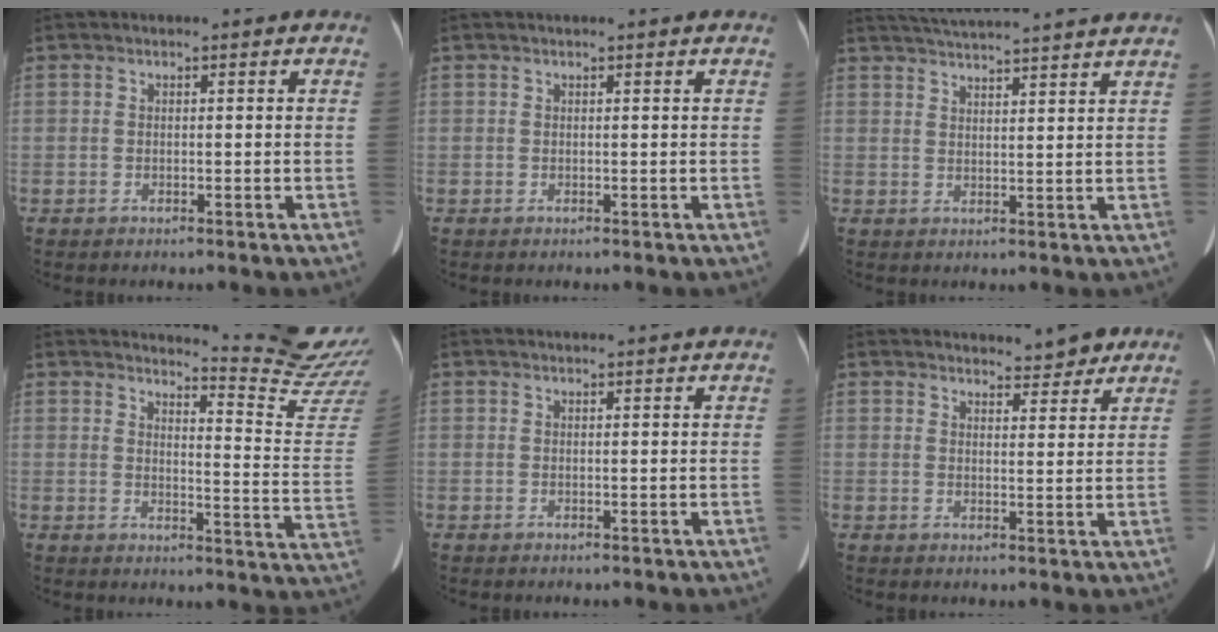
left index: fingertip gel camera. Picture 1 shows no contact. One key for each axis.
{"total": 1.2, "fx": 1.1, "fy": -0.1, "fz": 0.6, "tx": -0.008, "ty": 0.019, "tz": 0.018}
{"total": 14.5, "fx": 13.4, "fy": -0.6, "fz": 5.5, "tx": -0.102, "ty": 0.010, "tz": 0.184}
{"total": 14.5, "fx": 14.2, "fy": -2.5, "fz": 1.5, "tx": -0.020, "ty": -0.153, "tz": 0.154}
{"total": 2.9, "fx": 2.8, "fy": -0.4, "fz": 0.9, "tx": -0.011, "ty": 0.018, "tz": 0.036}
{"total": 4.5, "fx": 4.2, "fy": 1.1, "fz": 0.9, "tx": -0.013, "ty": -0.005, "tz": 0.049}